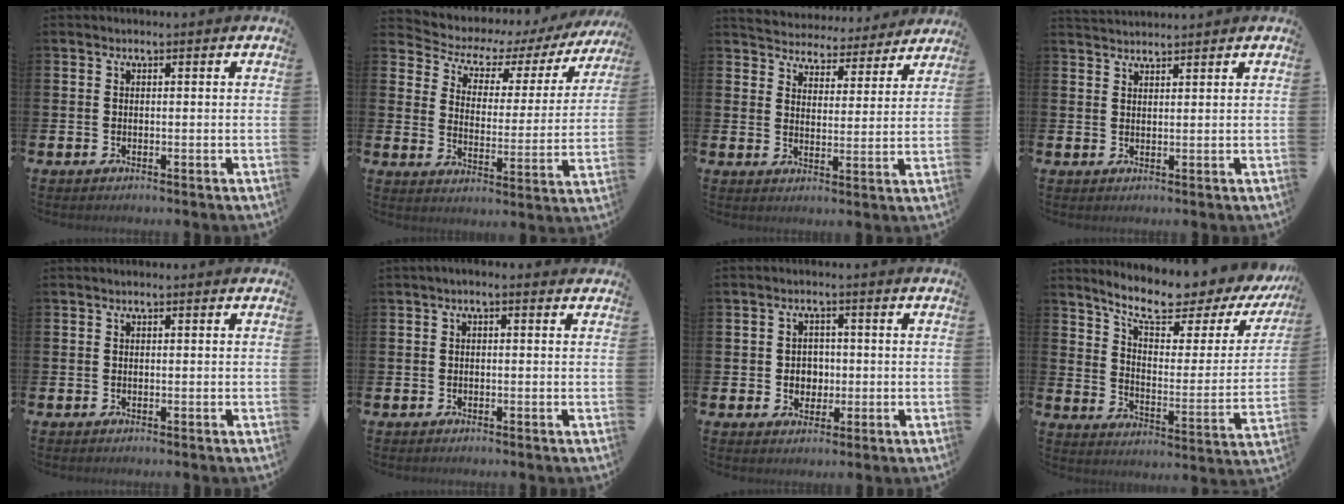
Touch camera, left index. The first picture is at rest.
{"total": 5.1, "force": [3.8, 2.9, 1.6], "torque": [-0.062, -0.027, 0.056]}
{"total": 4.8, "force": [4.6, 1.2, -0.3], "torque": [-0.017, -0.043, 0.077]}
{"total": 2.1, "force": [2.1, 0.2, 0.0], "torque": [-0.002, -0.008, 0.038]}
{"total": 0.0}
{"total": 0.8, "force": [-0.4, 0.3, 0.6], "torque": [-0.004, 0.000, -0.010]}
{"total": 3.0, "force": [-0.1, 2.8, 1.2], "torque": [-0.013, 0.001, -0.011]}
{"total": 9.0, "force": [7.6, 1.9, 4.3], "torque": [-0.106, -0.057, 0.123]}